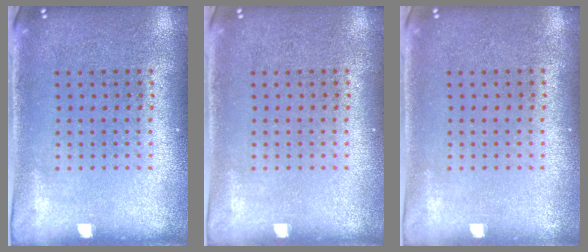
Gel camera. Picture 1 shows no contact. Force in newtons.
{"total": 0.0}
{"total": 0.0}